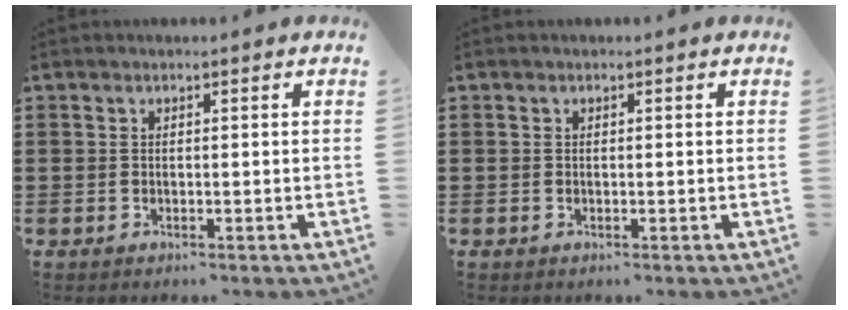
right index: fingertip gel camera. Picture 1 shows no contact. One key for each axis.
{"total": 0.0}